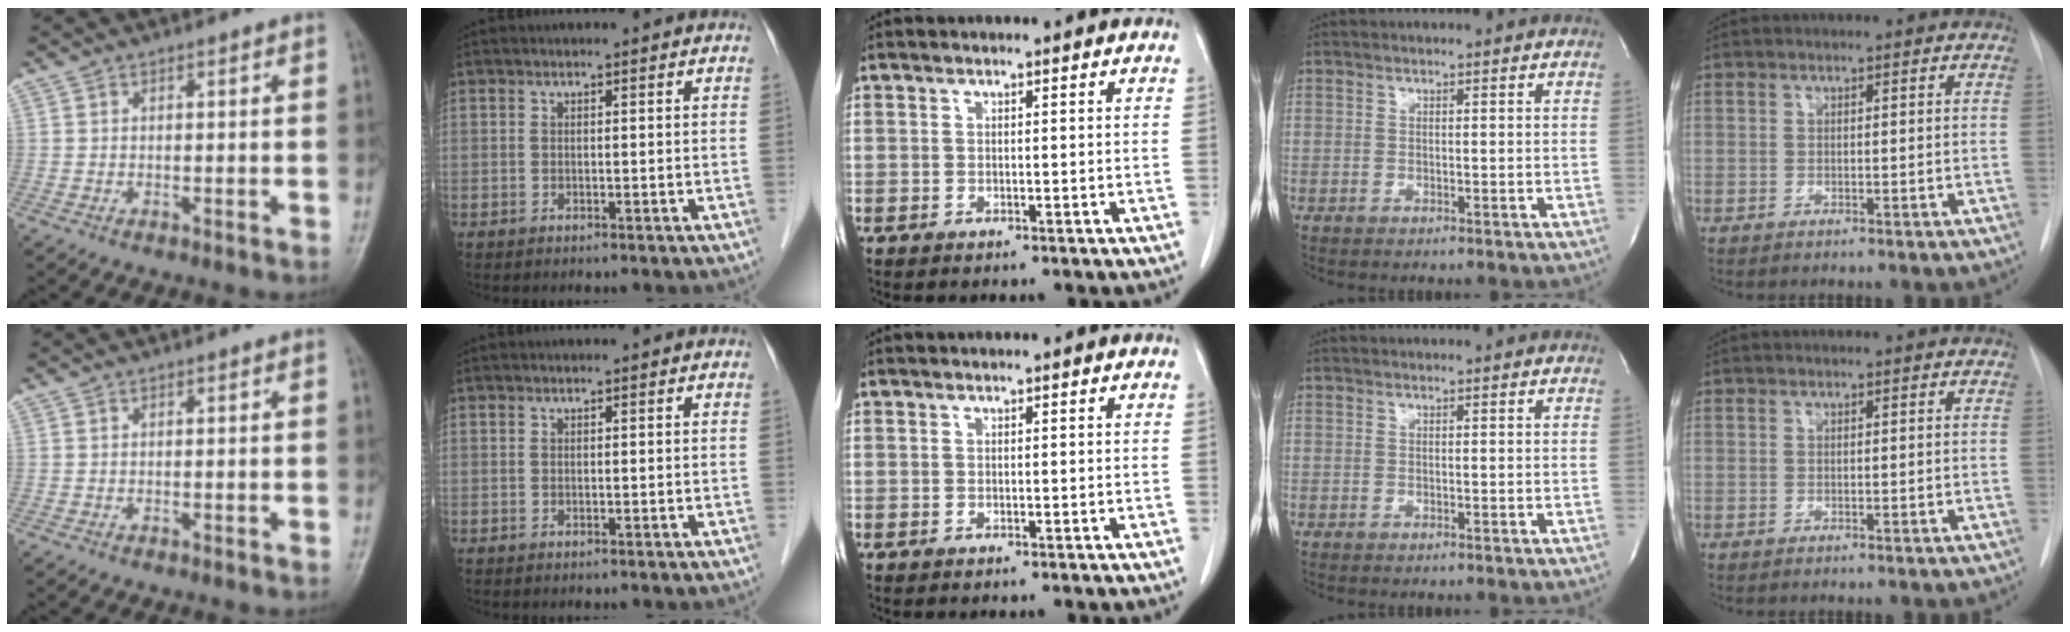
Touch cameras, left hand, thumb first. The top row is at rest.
{}